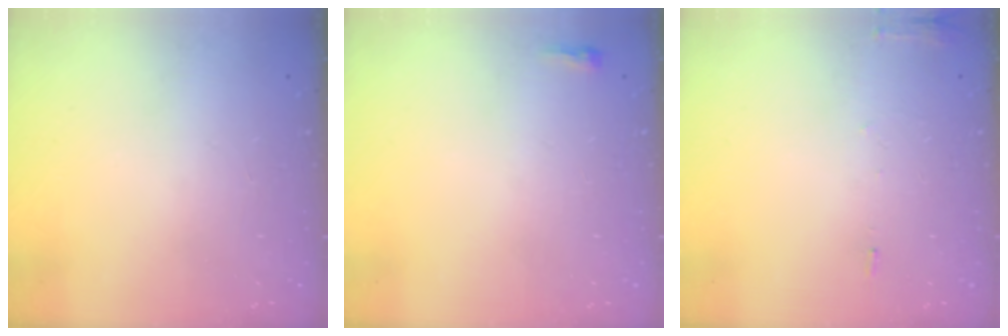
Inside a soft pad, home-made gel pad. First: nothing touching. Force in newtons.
{"total": 2.4, "press": 2.4, "slide": 0.6}
{"total": 5.9, "press": 5.7, "slide": 1.6}